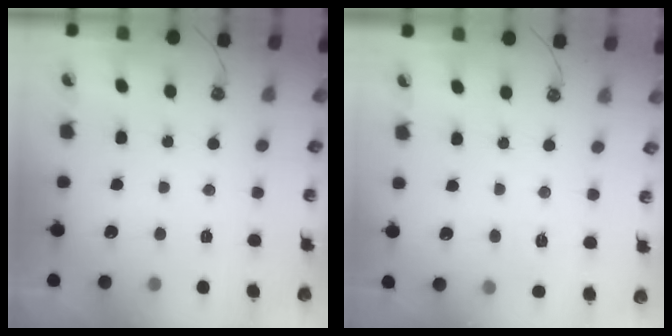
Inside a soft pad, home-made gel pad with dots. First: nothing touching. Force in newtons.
{"total": 5.1, "press": 5.0, "slide": 0.7}